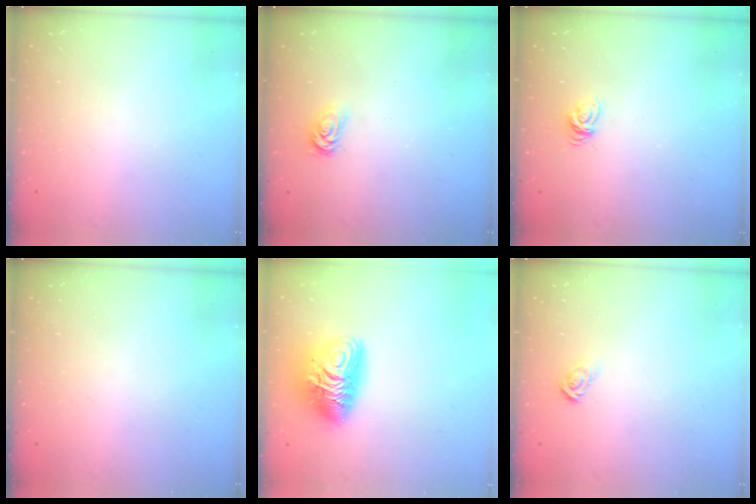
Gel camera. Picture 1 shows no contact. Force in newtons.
{"total": 2.6, "press": 2.6, "slide": 0.4}
{"total": 5.3, "press": 5.2, "slide": 0.3}
{"total": 0.0}
{"total": 12.9, "press": 12.8, "slide": 1.3}
{"total": 3.9, "press": 3.9, "slide": 0.2}